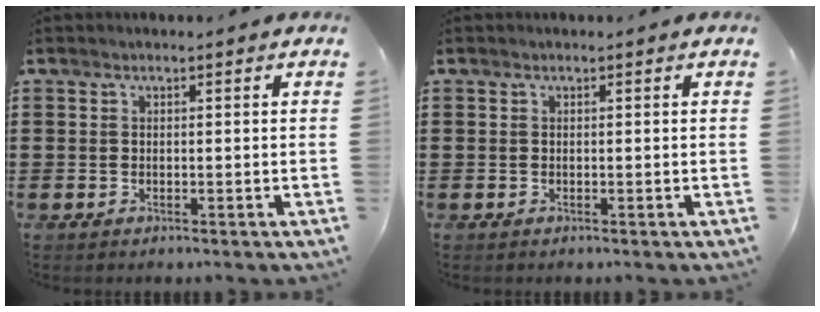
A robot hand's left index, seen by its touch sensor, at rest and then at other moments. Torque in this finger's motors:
{"motor_torque": [0.00, 0.00, 0.00, -0.01]}